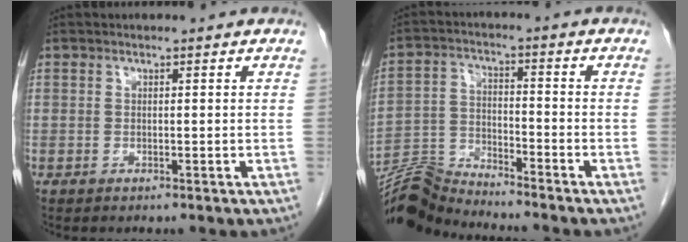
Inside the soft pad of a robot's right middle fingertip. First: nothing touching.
{"total": 7.1, "force": [-7.1, -0.8, -0.4], "torque": [-0.007, 0.003, -0.135]}